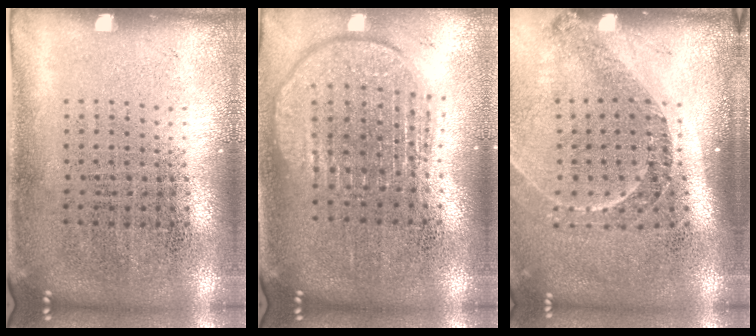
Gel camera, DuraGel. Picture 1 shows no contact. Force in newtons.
{"total": 1.9, "press": 1.6, "slide": 1.0}
{"total": 1.4, "press": 1.3, "slide": 0.7}